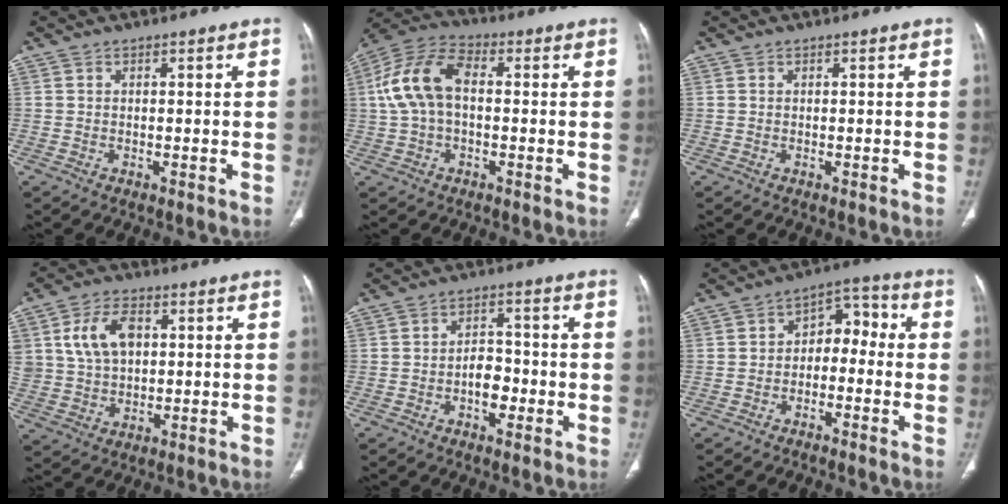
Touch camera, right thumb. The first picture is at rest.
{"total": 11.9, "force": [0.7, 7.1, 9.5], "torque": [-0.199, 0.035, 0.005]}
{"total": 0.0}
{"total": 9.9, "force": [2.8, 6.7, 6.8], "torque": [-0.112, 0.000, 0.057]}
{"total": 5.0, "force": [-1.8, 3.2, 3.5], "torque": [-0.036, 0.020, -0.033]}
{"total": 7.2, "force": [-1.2, 5.0, 5.1], "torque": [-0.044, 0.044, -0.033]}